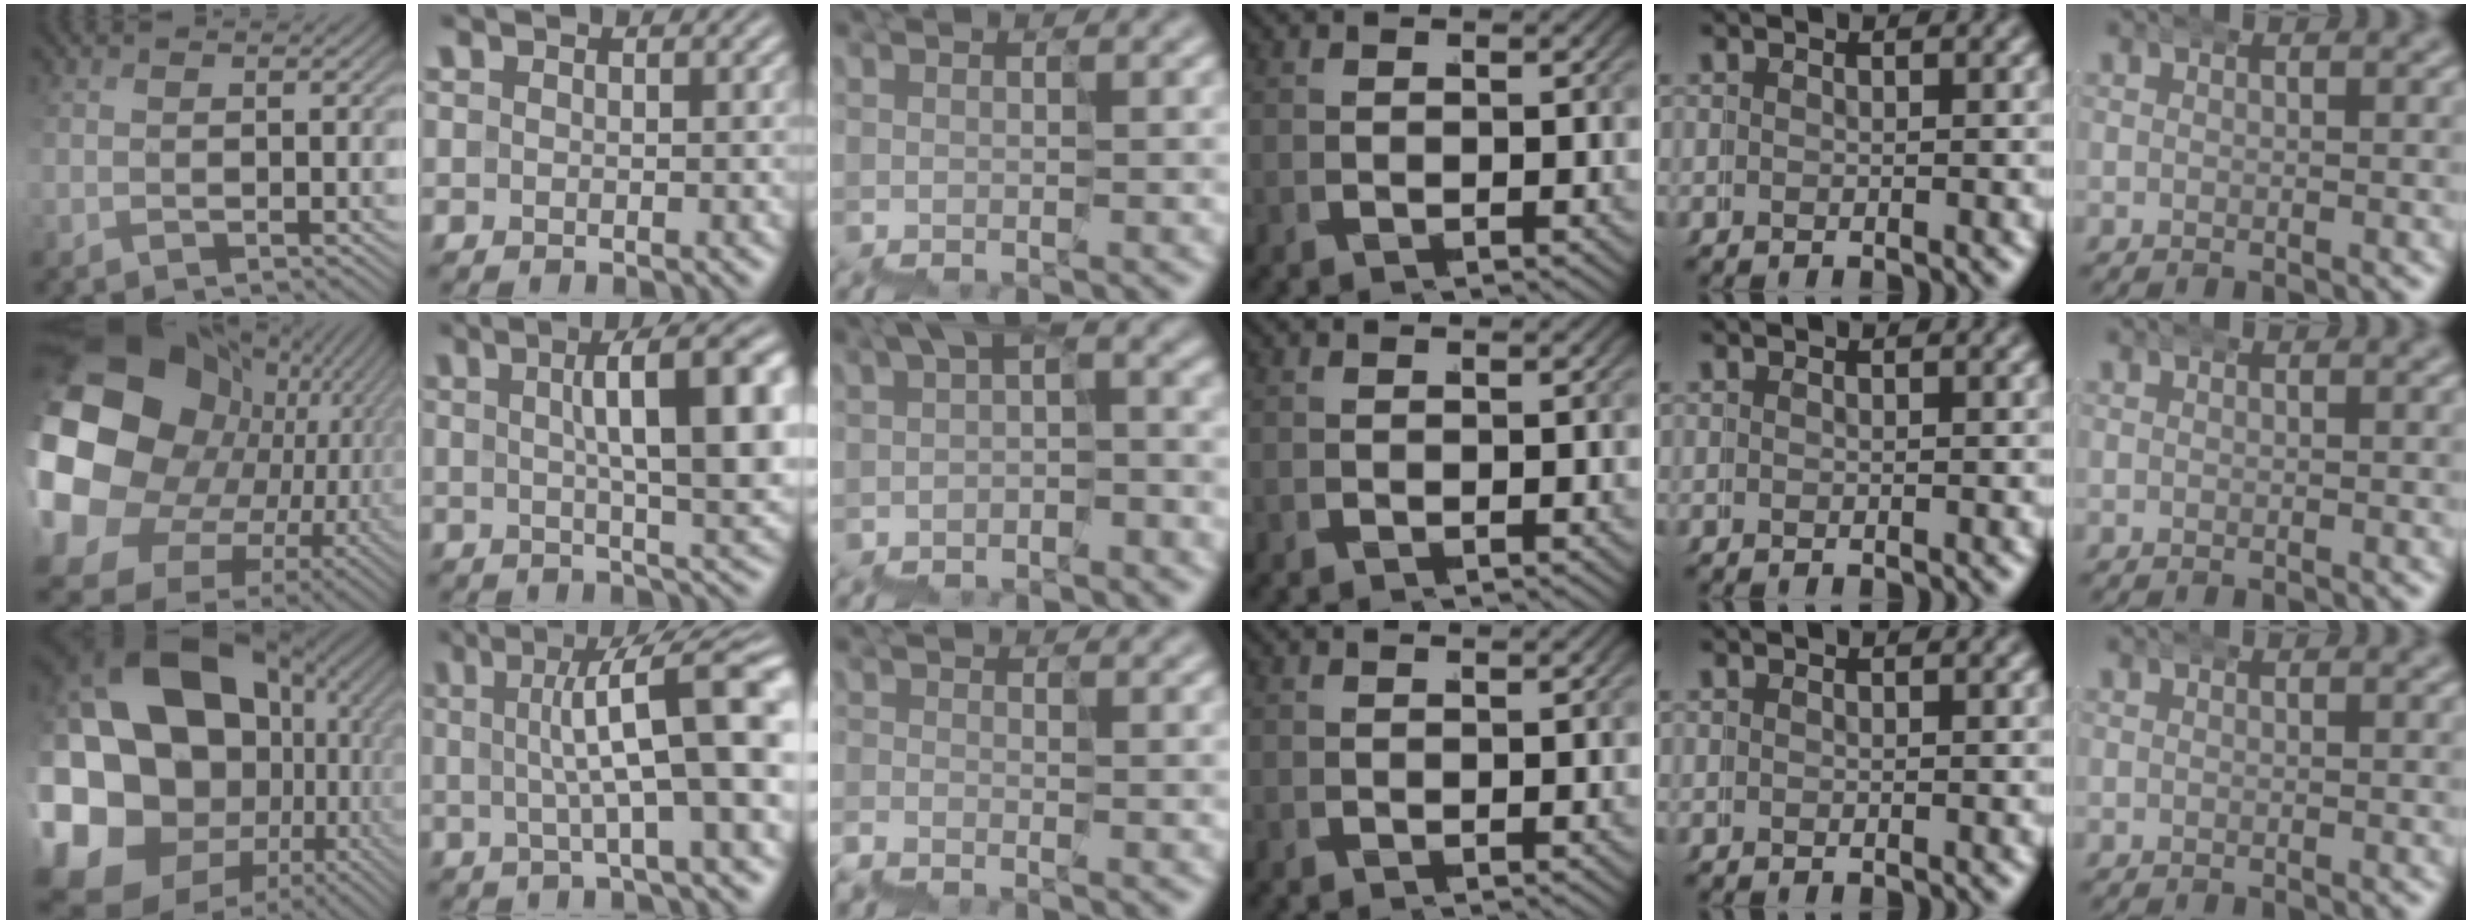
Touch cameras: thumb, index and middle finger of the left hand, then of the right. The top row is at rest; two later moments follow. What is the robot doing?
{"motion": "wrap", "object": "belt"}